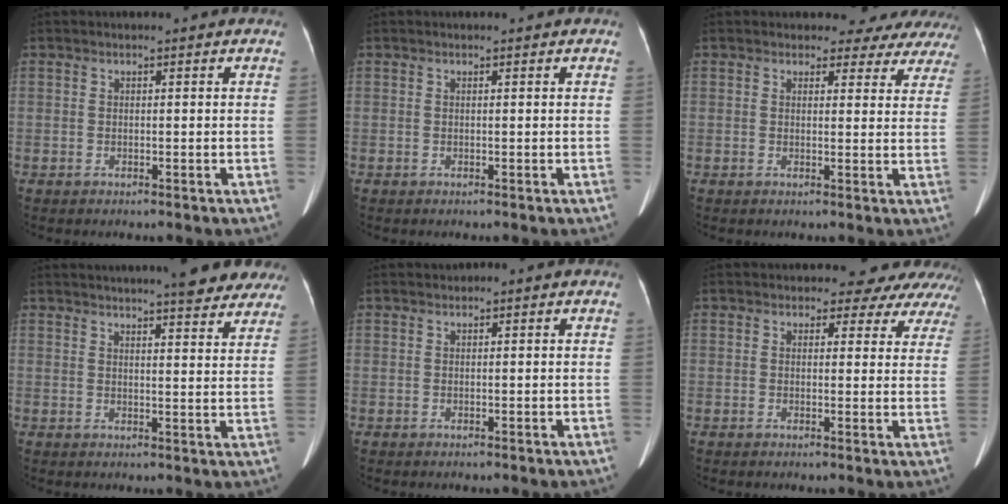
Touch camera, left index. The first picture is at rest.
{"total": 0.0}
{"total": 10.1, "force": [9.3, 3.8, 0.3], "torque": [0.037, -0.020, 0.068]}
{"total": 11.9, "force": [10.0, 1.9, 6.2], "torque": [-0.069, 0.004, 0.107]}
{"total": 0.6, "force": [-0.1, 0.4, 0.3], "torque": [-0.003, 0.007, -0.003]}
{"total": 8.5, "force": [7.7, 3.5, 0.7], "torque": [0.031, -0.011, 0.053]}